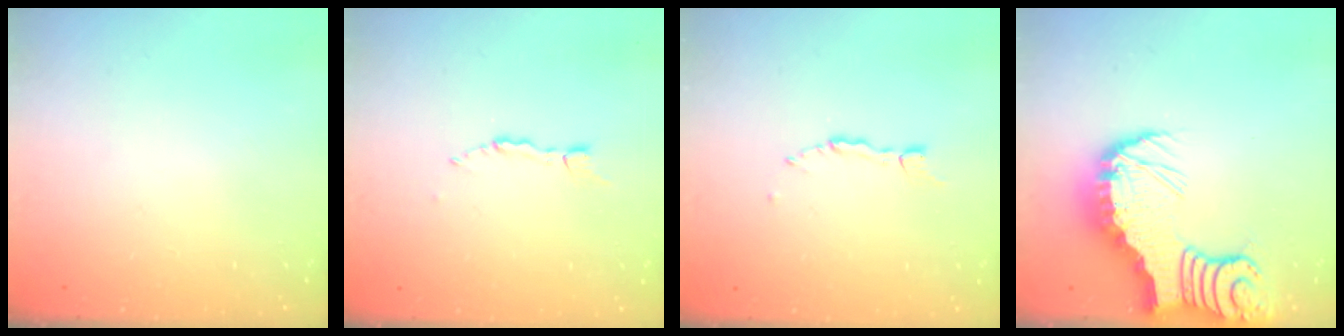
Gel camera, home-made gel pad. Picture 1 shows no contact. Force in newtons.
{"total": 2.0, "press": 2.0, "slide": 0.2}
{"total": 1.9, "press": 1.9, "slide": 0.2}
{"total": 7.1, "press": 7.1, "slide": 0.9}